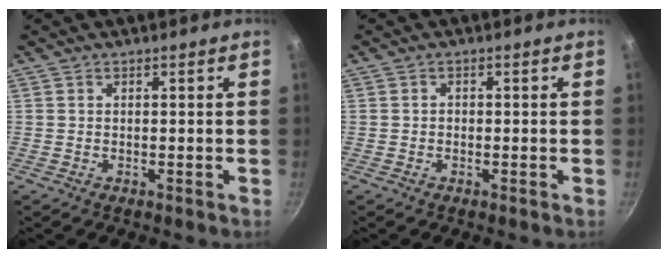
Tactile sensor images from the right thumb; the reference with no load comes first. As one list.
[{"total": 0.8, "force": [-0.2, 0.7, 0.4], "torque": [-0.006, 0.004, -0.004]}]